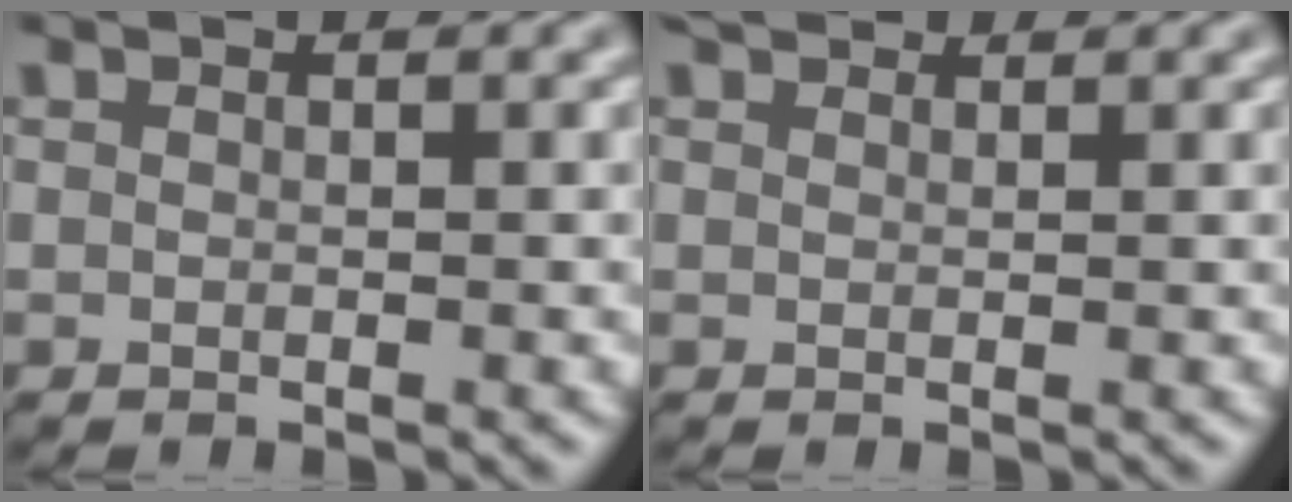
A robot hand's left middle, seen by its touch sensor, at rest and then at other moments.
{"total": 1.8, "force": [1.7, 0.3, 0.6], "torque": [-0.015, 0.003, 0.025]}